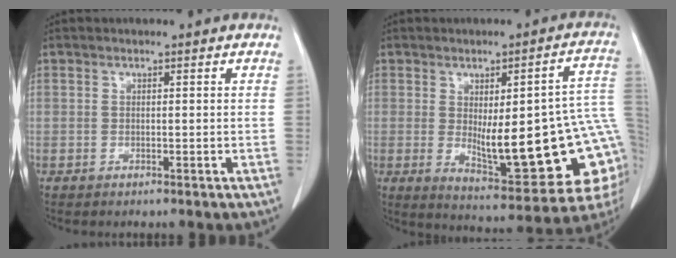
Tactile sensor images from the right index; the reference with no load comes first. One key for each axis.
{"total": 21.8, "fx": -1.1, "fy": 4.9, "fz": 21.2, "tx": -0.212, "ty": 0.004, "tz": 0.006}